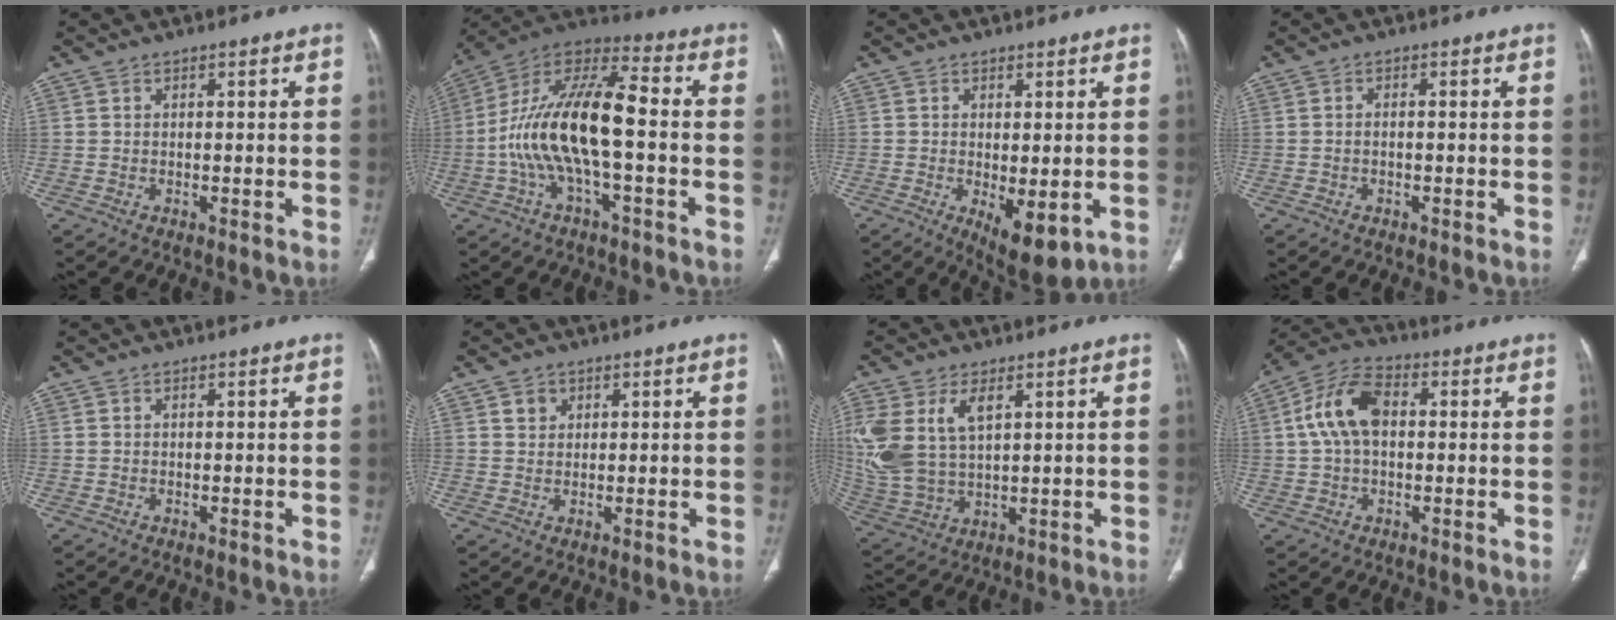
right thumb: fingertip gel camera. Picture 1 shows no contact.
{"total": 17.9, "force": [-2.4, 6.5, 16.5], "torque": [-0.326, 0.049, -0.048]}
{"total": 8.0, "force": [-1.9, 3.3, 7.0], "torque": [-0.101, -0.021, -0.018]}
{"total": 0.9, "force": [-0.3, 0.4, 0.7], "torque": [-0.016, 0.005, -0.005]}
{"total": 0.0}
{"total": 2.2, "force": [1.1, 1.8, 0.6], "torque": [0.000, -0.005, 0.017]}
{"total": 15.2, "force": [4.9, 8.9, 11.3], "torque": [-0.265, -0.008, 0.112]}
{"total": 10.7, "force": [1.2, 6.6, 8.3], "torque": [-0.165, 0.029, 0.016]}